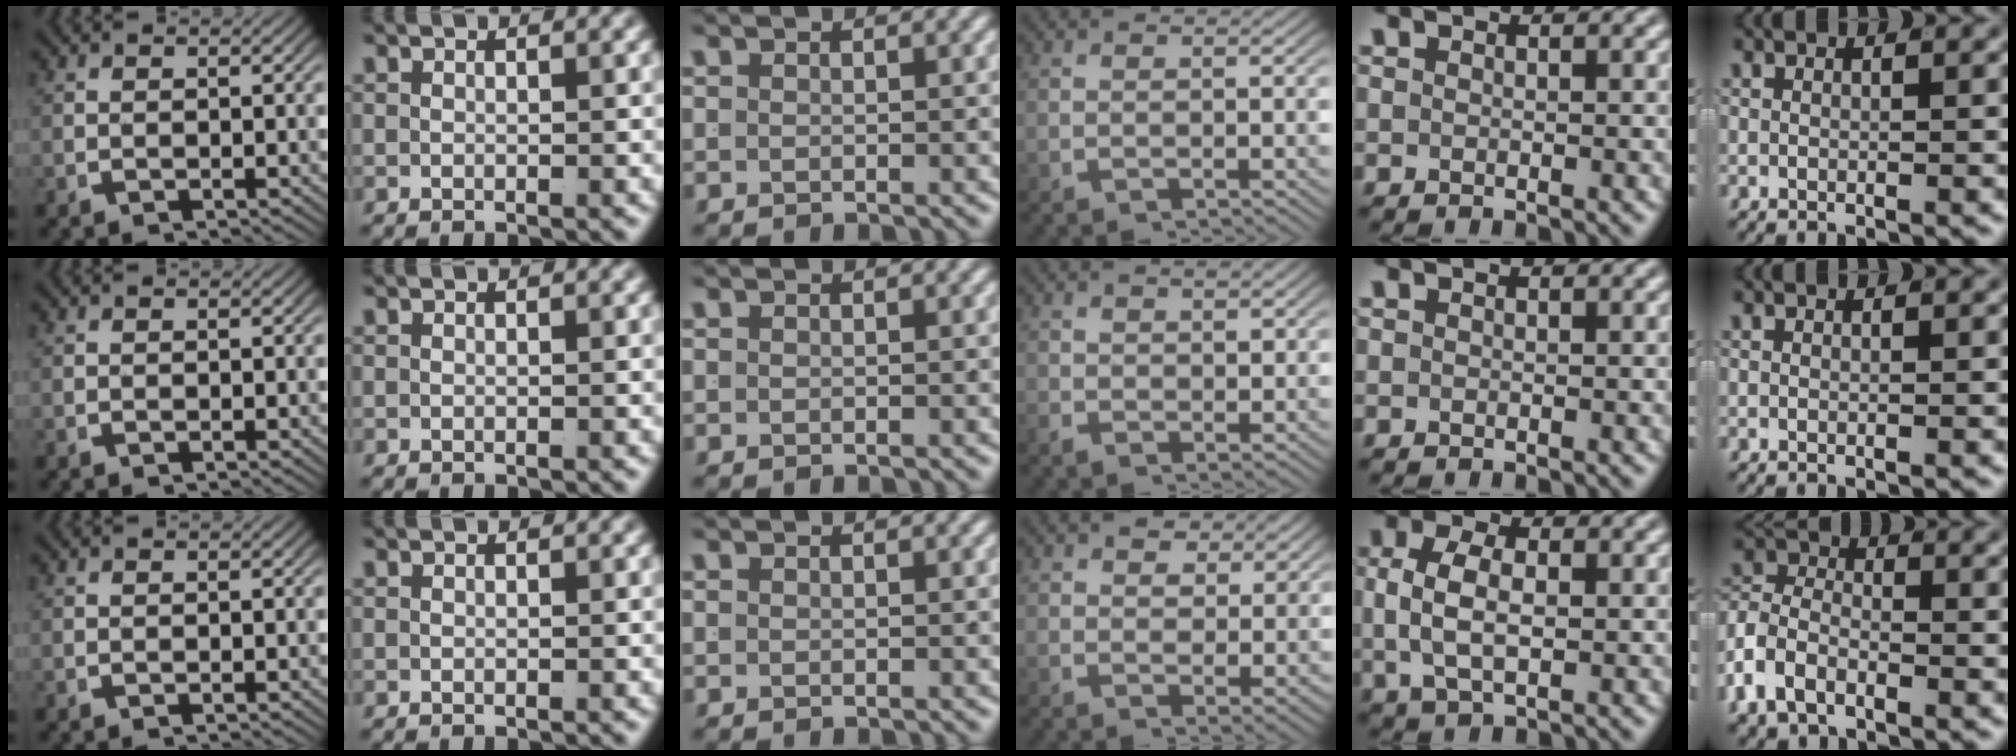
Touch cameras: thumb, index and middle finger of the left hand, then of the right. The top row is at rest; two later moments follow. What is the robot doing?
{"motion": "lift_and_place", "object": "shorts"}